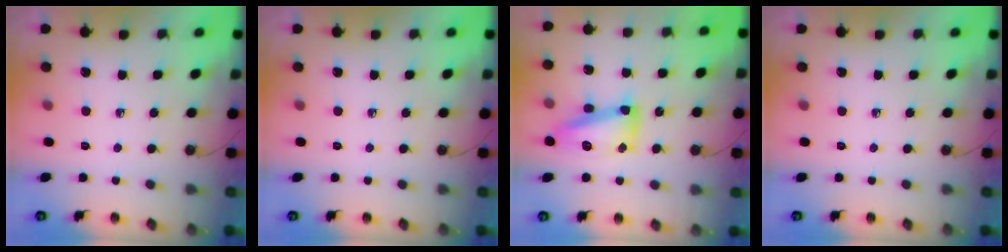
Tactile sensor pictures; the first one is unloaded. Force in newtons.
{"total": 0.0}
{"total": 15.2, "press": 15.2, "slide": 1.1}
{"total": 0.0}